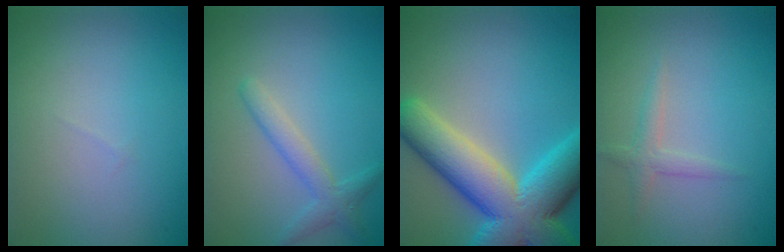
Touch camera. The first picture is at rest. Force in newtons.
{"total": 2.3, "press": 2.3, "slide": 0.1}
{"total": 12.0, "press": 11.9, "slide": 0.7}
{"total": 1.5, "press": 1.5, "slide": 0.0}